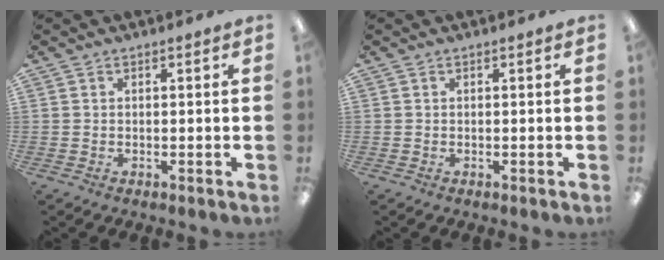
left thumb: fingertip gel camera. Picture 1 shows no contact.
{"total": 0.0}